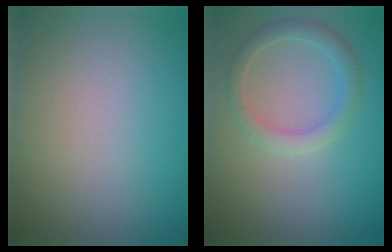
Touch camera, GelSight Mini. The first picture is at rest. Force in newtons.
{"total": 2.3, "press": 2.3, "slide": 0.1}